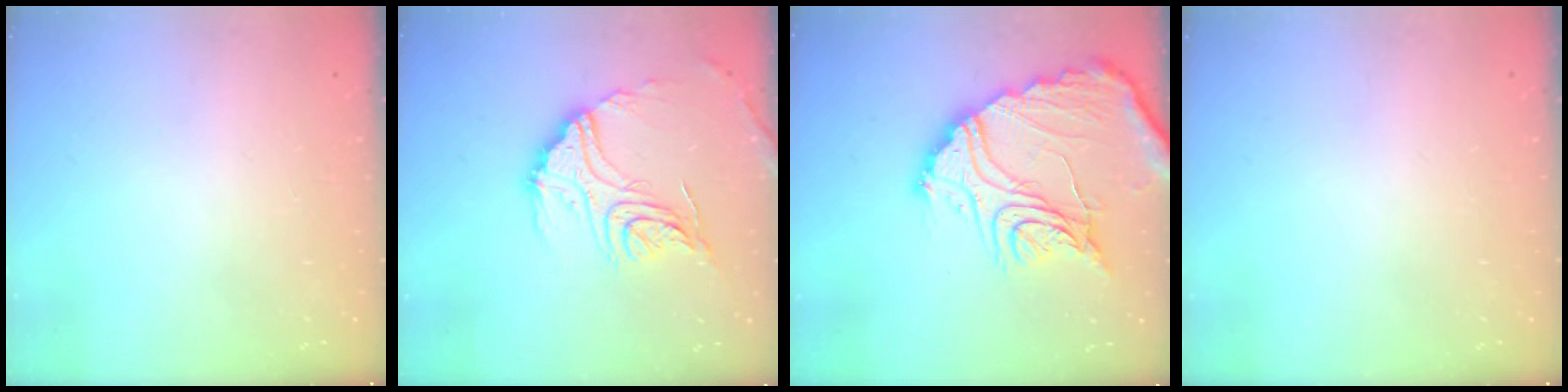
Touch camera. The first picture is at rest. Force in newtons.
{"total": 17.9, "press": 17.8, "slide": 1.5}
{"total": 22.0, "press": 21.9, "slide": 2.1}
{"total": 0.0}